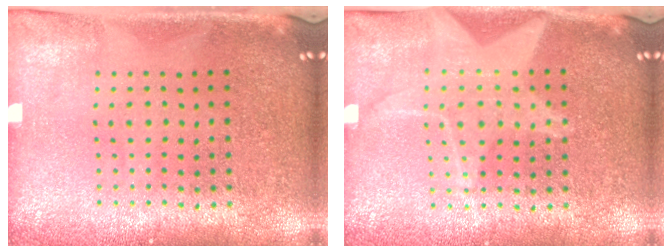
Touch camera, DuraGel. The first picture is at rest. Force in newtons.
{"total": 1.5, "press": 1.4, "slide": 0.3}